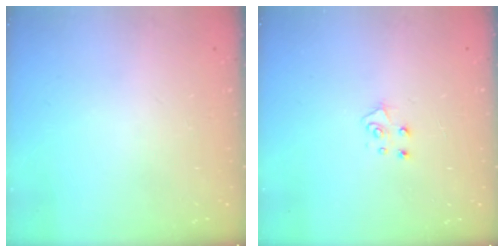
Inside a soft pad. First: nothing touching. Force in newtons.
{"total": 5.1, "press": 5.1, "slide": 0.5}